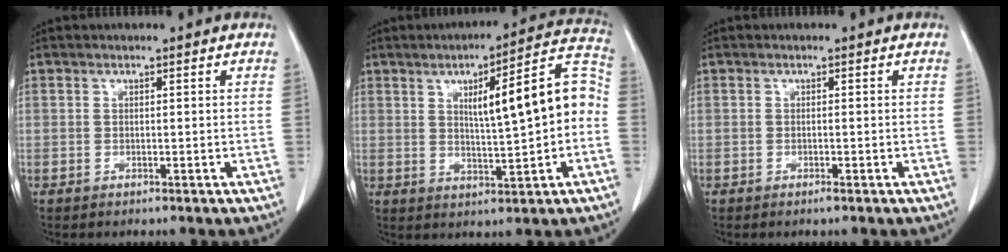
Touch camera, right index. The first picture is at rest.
{"total": 12.9, "force": [0.8, 2.1, 12.7], "torque": [-0.172, 0.035, 0.014]}
{"total": 0.7, "force": [-0.4, -0.1, 0.6], "torque": [-0.012, -0.002, -0.006]}